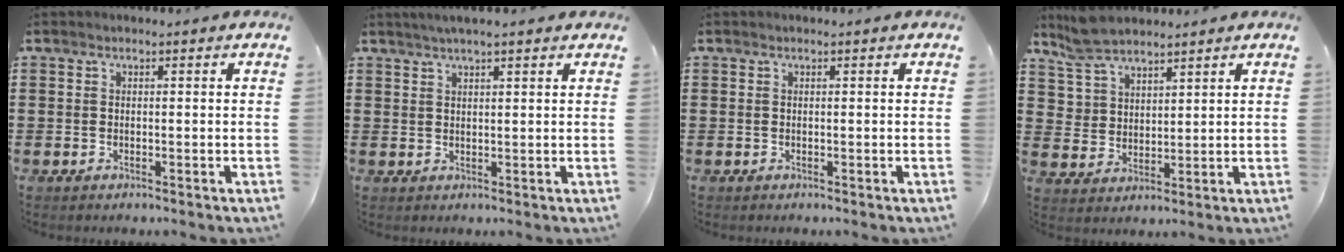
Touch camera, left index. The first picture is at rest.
{"total": 2.4, "force": [1.9, 0.2, 1.4], "torque": [-0.030, 0.003, 0.034]}
{"total": 0.0}
{"total": 6.5, "force": [5.6, 2.7, 1.6], "torque": [-0.054, -0.005, 0.108]}